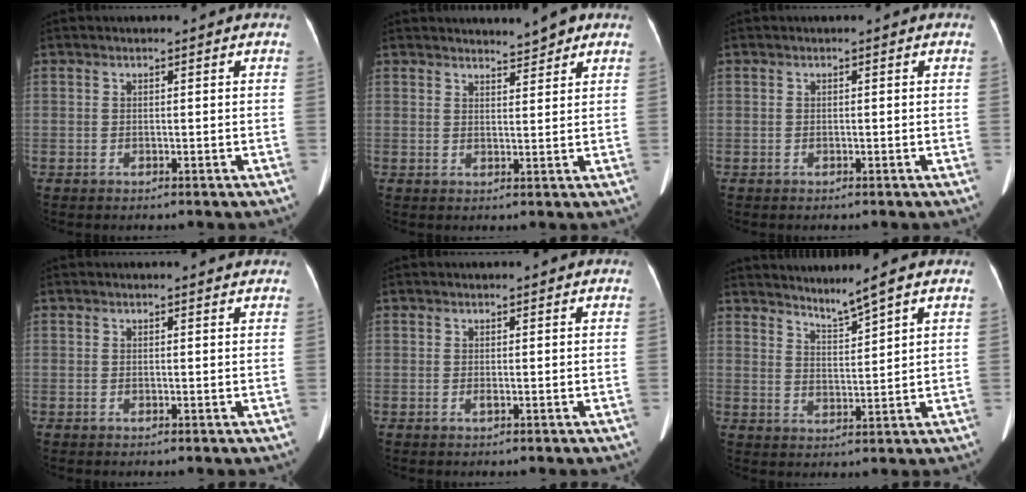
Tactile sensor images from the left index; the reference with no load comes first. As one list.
[{"total": 2.5, "force": [2.5, 0.2, 0.5], "torque": [-0.017, -0.006, 0.035]}, {"total": 0.0}, {"total": 1.5, "force": [1.5, 0.1, 0.1], "torque": [-0.010, -0.007, 0.011]}, {"total": 0.7, "force": [0.3, 0.0, 0.7], "torque": [-0.014, 0.006, 0.004]}, {"total": 3.7, "force": [3.2, -1.3, 1.3], "torque": [-0.034, -0.017, 0.069]}]